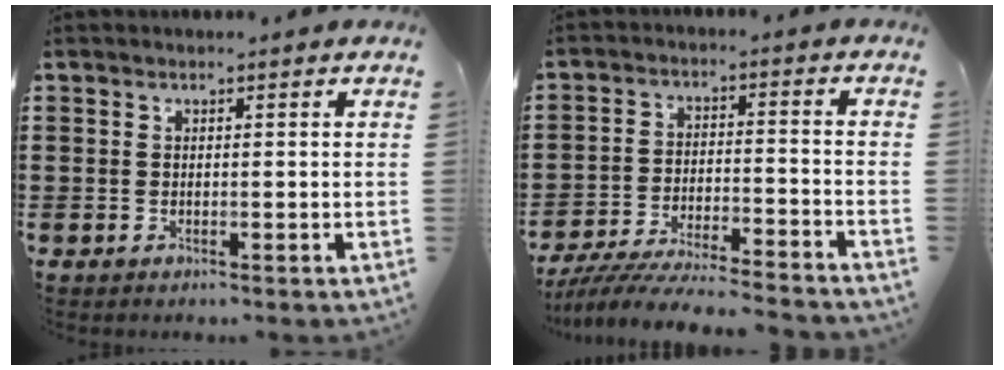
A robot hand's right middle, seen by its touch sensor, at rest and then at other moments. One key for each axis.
{"total": 6.5, "fx": -6.2, "fy": 0.0, "fz": 1.9, "tx": -0.045, "ty": -0.009, "tz": -0.123}